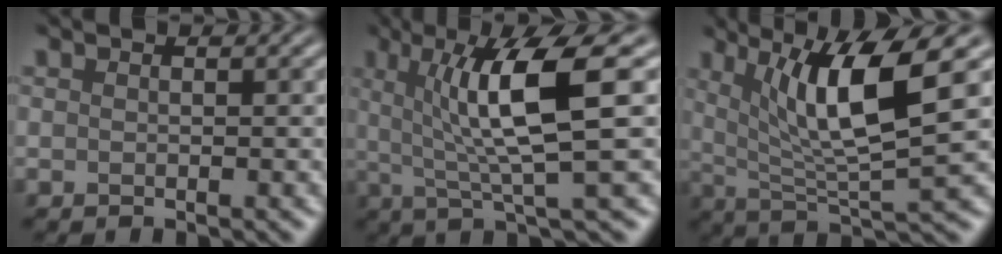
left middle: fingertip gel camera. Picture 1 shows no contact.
{"total": 8.1, "force": [1.4, 1.5, 7.9], "torque": [-0.120, -0.004, 0.023]}
{"total": 8.2, "force": [2.7, 1.7, 7.5], "torque": [-0.122, -0.013, 0.047]}